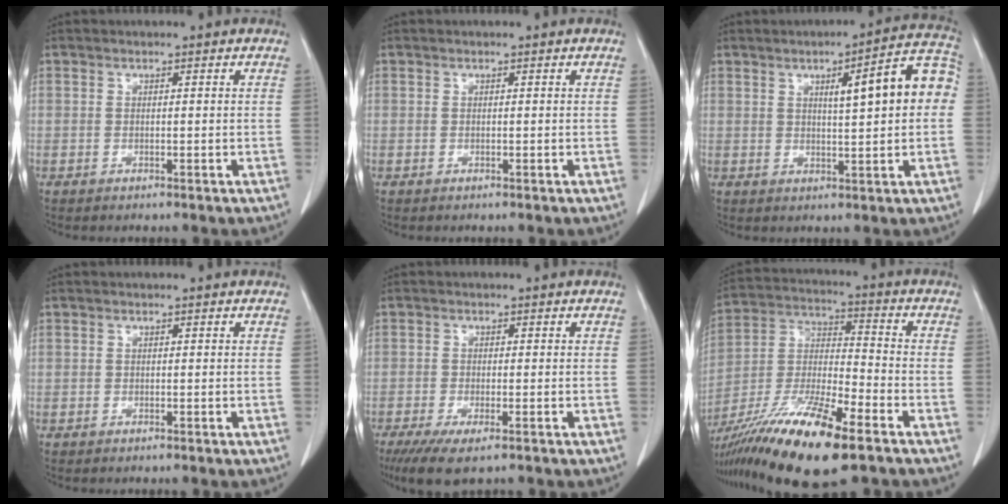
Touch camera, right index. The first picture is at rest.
{"total": 0.0}
{"total": 10.4, "force": [1.7, 1.4, 10.2], "torque": [-0.133, 0.027, 0.021]}
{"total": 0.0}
{"total": 6.2, "force": [-4.1, 1.4, 4.4], "torque": [-0.076, -0.018, -0.065]}
{"total": 19.7, "force": [-12.5, 2.8, 15.0], "torque": [-0.302, -0.036, -0.223]}